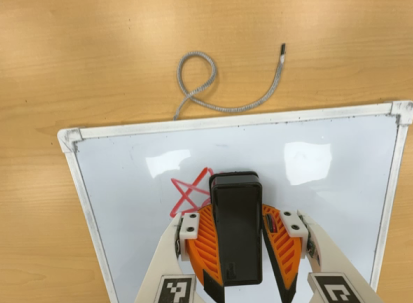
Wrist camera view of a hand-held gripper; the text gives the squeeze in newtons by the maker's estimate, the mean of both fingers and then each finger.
{"total": 14.5, "left": 15.9, "right": 13.0}